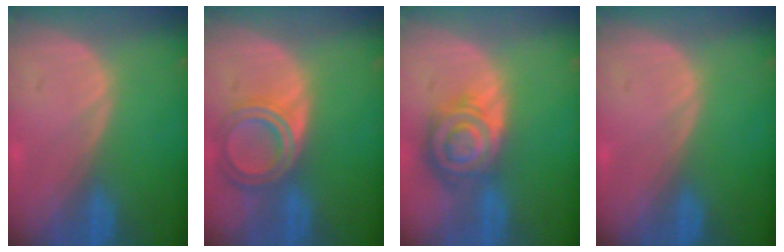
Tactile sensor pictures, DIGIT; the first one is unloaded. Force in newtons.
{"total": 6.5, "press": 5.8, "slide": 2.9}
{"total": 8.6, "press": 7.5, "slide": 4.3}
{"total": 0.0}